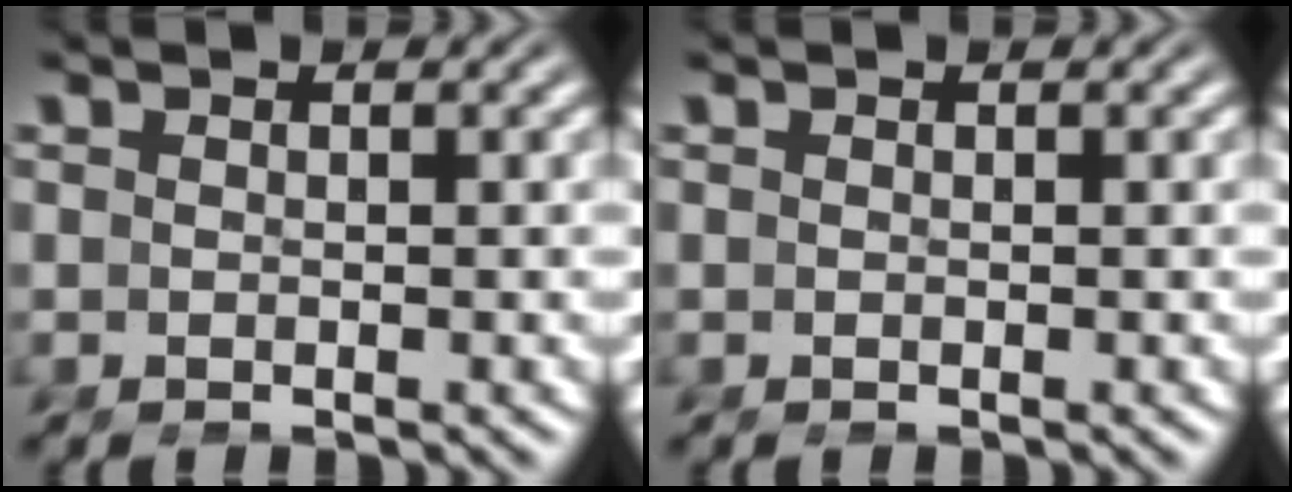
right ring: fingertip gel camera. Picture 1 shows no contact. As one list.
[{"total": 0.0}]